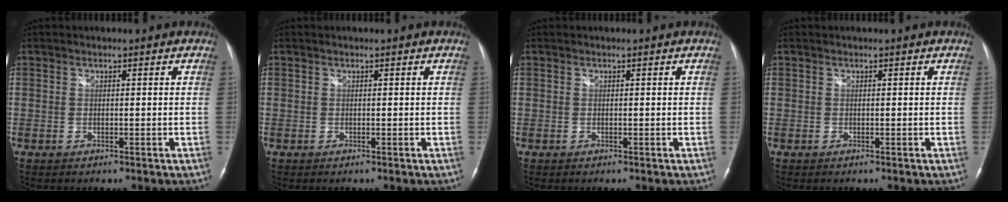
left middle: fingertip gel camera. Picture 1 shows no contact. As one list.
[{"total": 0.0}, {"total": 0.0}, {"total": 0.0}]